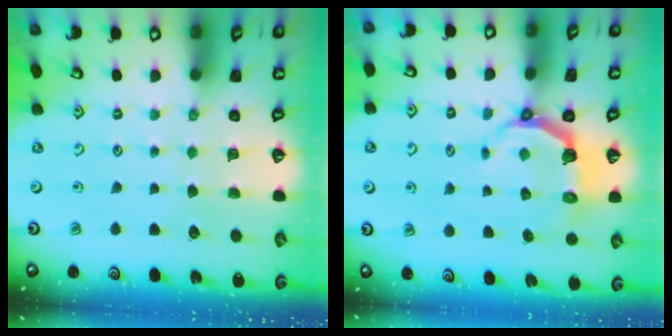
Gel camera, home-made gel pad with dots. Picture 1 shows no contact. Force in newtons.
{"total": 4.9, "press": 3.5, "slide": 3.4}